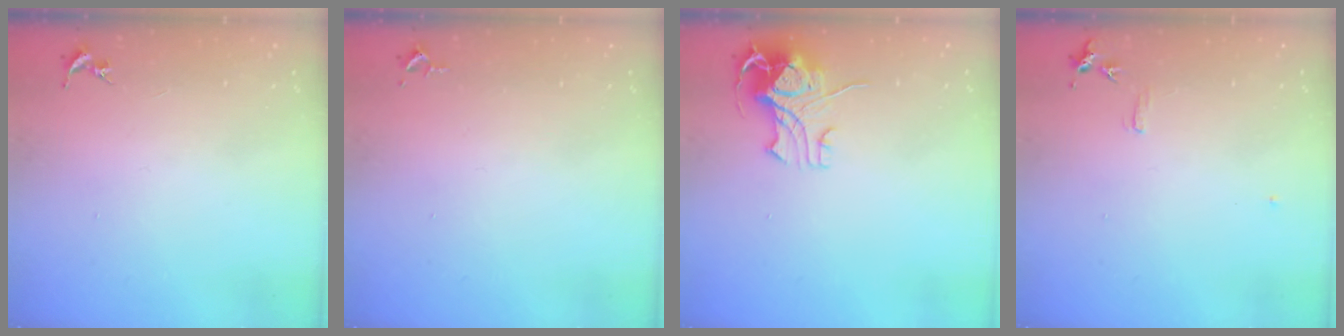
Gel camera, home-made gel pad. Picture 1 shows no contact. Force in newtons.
{"total": 2.6, "press": 2.6, "slide": 0.4}
{"total": 10.7, "press": 10.6, "slide": 1.4}
{"total": 5.6, "press": 5.5, "slide": 0.7}